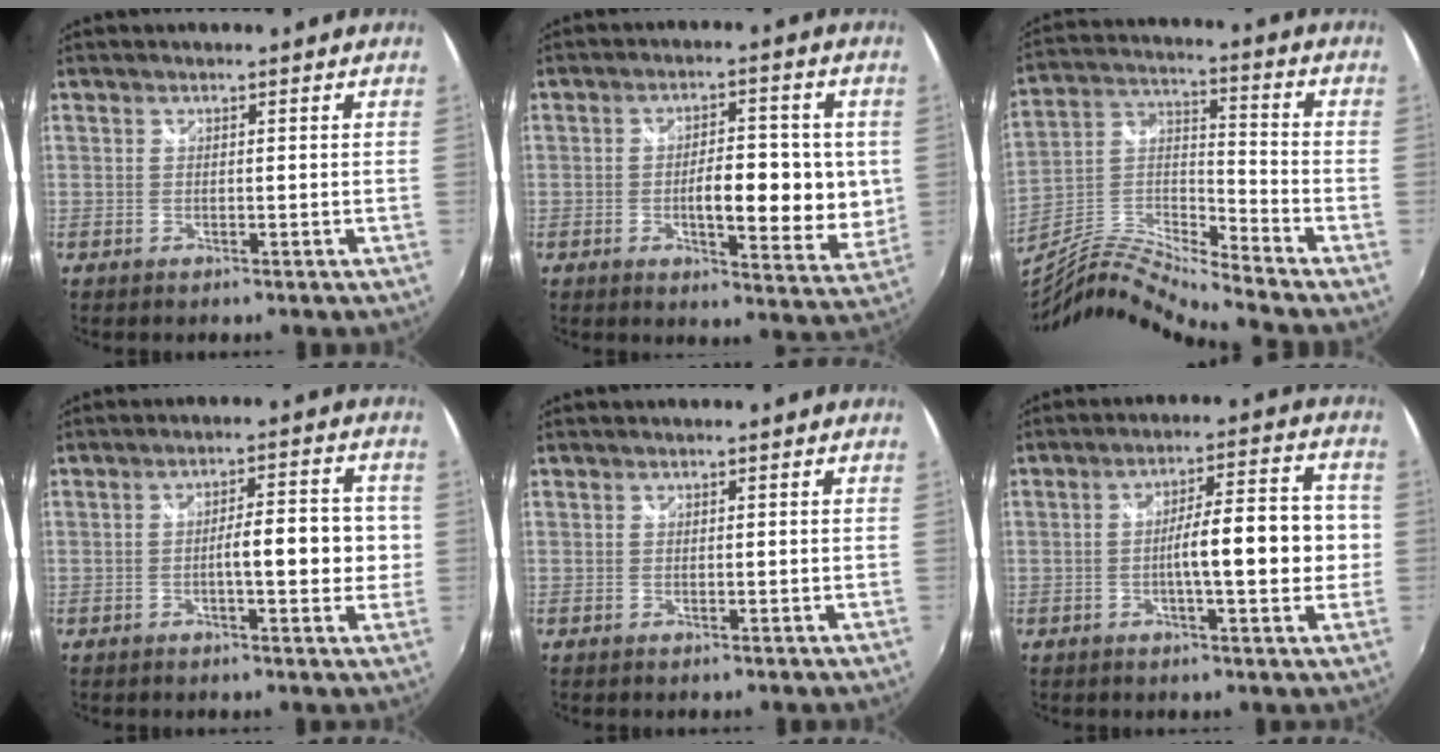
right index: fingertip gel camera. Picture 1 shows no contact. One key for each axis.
{"total": 12.7, "fx": -0.2, "fy": 4.8, "fz": 11.7, "tx": -0.178, "ty": -0.008, "tz": -0.007}
{"total": 12.5, "fx": -10.8, "fy": -0.5, "fz": 6.3, "tx": -0.131, "ty": -0.003, "tz": -0.219}
{"total": 8.7, "fx": -0.9, "fy": 2.4, "fz": 8.3, "tx": -0.134, "ty": 0.006, "tz": -0.013}
{"total": 0.6, "fx": 0.1, "fy": 0.2, "fz": 0.5, "tx": -0.008, "ty": -0.001, "tz": 0.000}
{"total": 12.0, "fx": -1.3, "fy": 2.4, "fz": 11.7, "tx": -0.185, "ty": 0.010, "tz": -0.022}